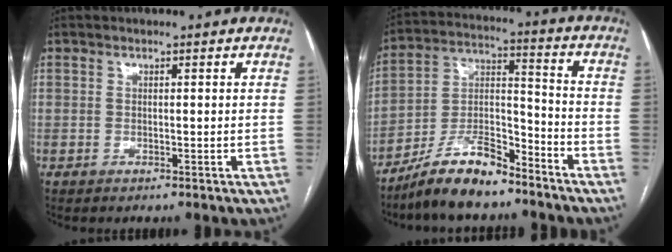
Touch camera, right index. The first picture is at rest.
{"total": 12.0, "force": [-9.8, 2.9, 6.4], "torque": [-0.120, 0.018, -0.178]}